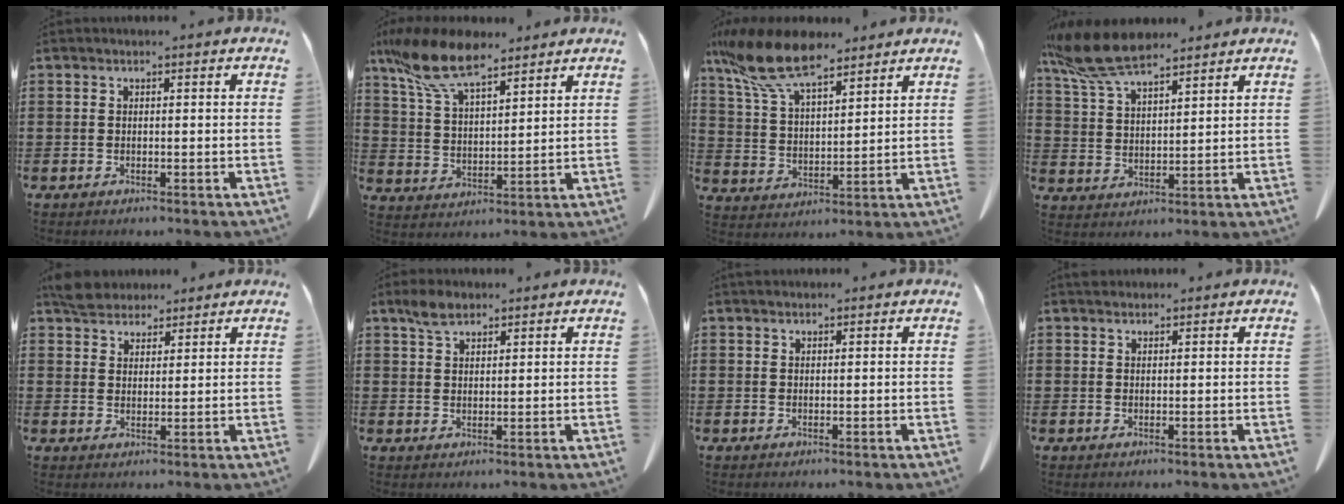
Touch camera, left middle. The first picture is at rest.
{"total": 11.6, "force": [8.6, 3.6, 6.9], "torque": [-0.163, -0.023, 0.158]}
{"total": 12.4, "force": [9.1, 3.6, 7.6], "torque": [-0.187, -0.028, 0.161]}
{"total": 9.7, "force": [7.7, 2.5, 5.4], "torque": [-0.133, -0.018, 0.143]}
{"total": 4.5, "force": [4.0, 1.9, 1.0], "torque": [-0.025, -0.004, 0.075]}
{"total": 3.4, "force": [2.5, 1.6, 1.7], "torque": [-0.041, 0.005, 0.047]}
{"total": 0.7, "force": [0.7, 0.2, 0.1], "torque": [-0.004, -0.001, 0.015]}
{"total": 1.4, "force": [1.3, 0.5, 0.2], "torque": [0.000, -0.002, 0.025]}